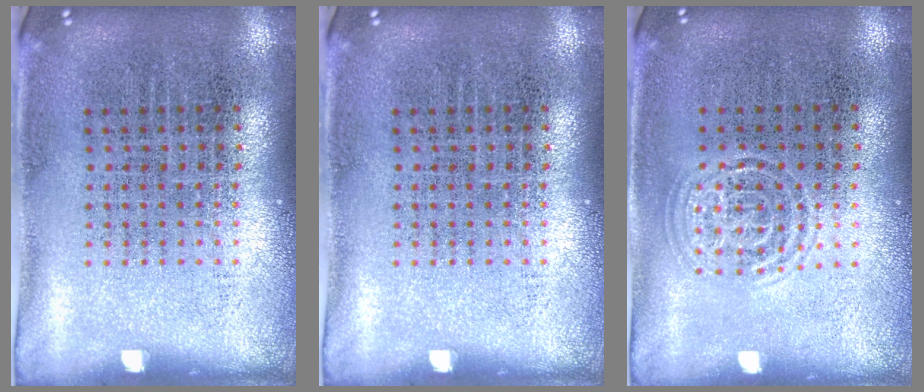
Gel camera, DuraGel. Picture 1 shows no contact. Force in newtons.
{"total": 0.0}
{"total": 1.0, "press": 1.0, "slide": 0.1}